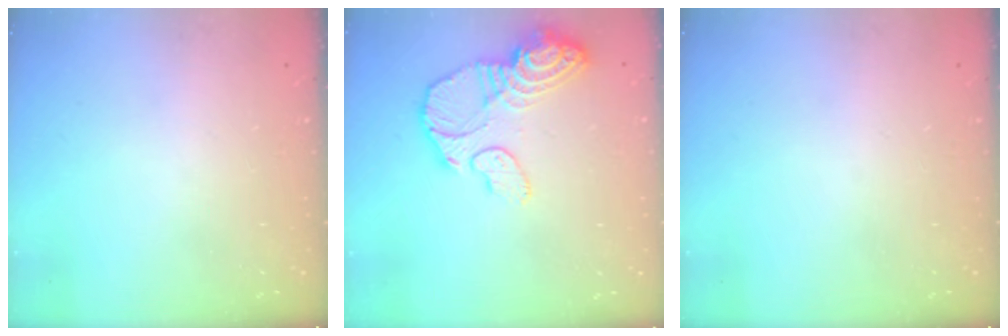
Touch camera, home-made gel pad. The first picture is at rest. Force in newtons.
{"total": 16.0, "press": 15.9, "slide": 1.4}
{"total": 0.0}